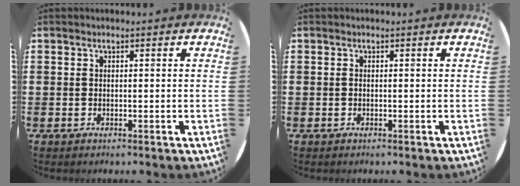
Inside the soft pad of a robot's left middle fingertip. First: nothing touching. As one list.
[{"total": 0.0}]